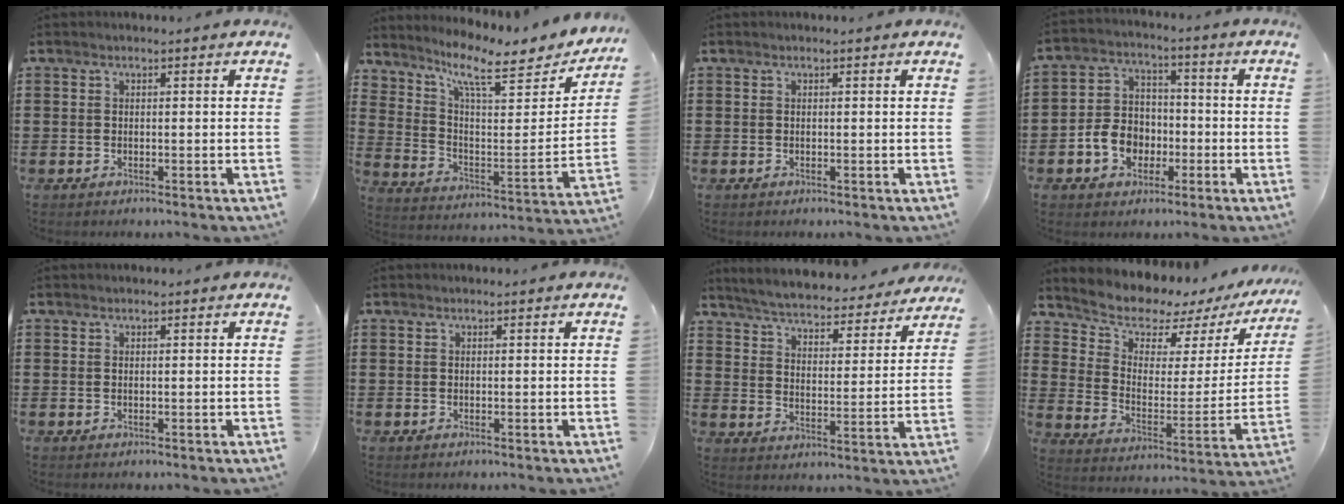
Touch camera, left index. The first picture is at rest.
{"total": 8.3, "force": [6.7, 1.5, 4.7], "torque": [-0.106, -0.052, 0.105]}
{"total": 0.0}
{"total": 7.3, "force": [-2.5, 5.9, 3.4], "torque": [-0.088, 0.016, -0.049]}
{"total": 0.0}
{"total": 0.0}
{"total": 4.8, "force": [4.7, -0.2, 0.8], "torque": [-0.040, -0.040, 0.076]}
{"total": 6.7, "force": [6.2, 2.4, 1.0], "torque": [-0.046, -0.055, 0.104]}